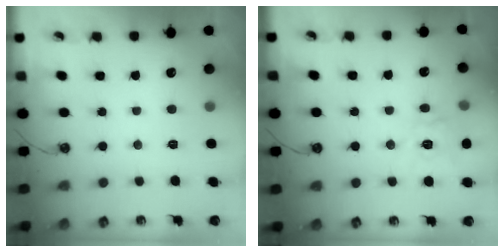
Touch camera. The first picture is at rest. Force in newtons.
{"total": 12.1, "press": 11.9, "slide": 1.6}